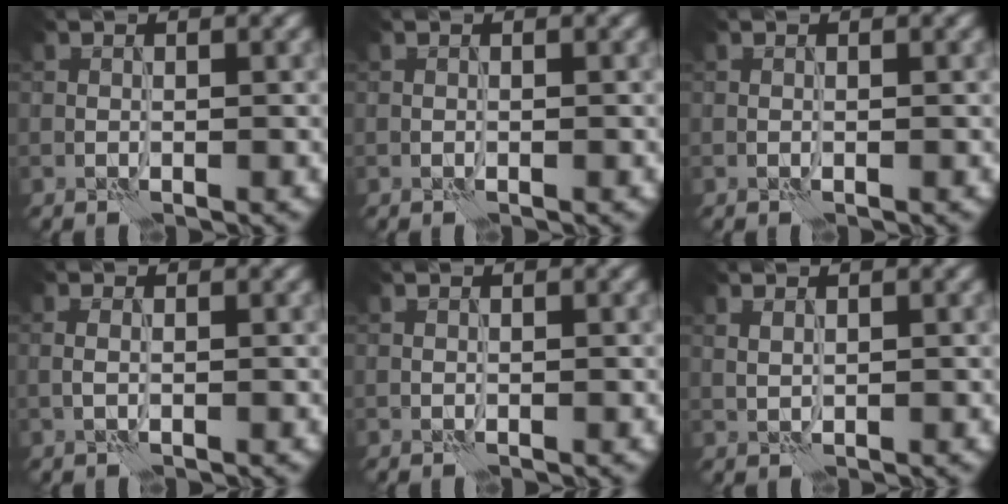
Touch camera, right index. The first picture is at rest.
{"total": 0.0}
{"total": 0.0}
{"total": 0.8, "force": [-0.1, 0.3, 0.7], "torque": [-0.016, -0.005, 0.000]}
{"total": 0.0}
{"total": 0.7, "force": [0.5, 0.3, 0.3], "torque": [-0.016, 0.000, 0.015]}